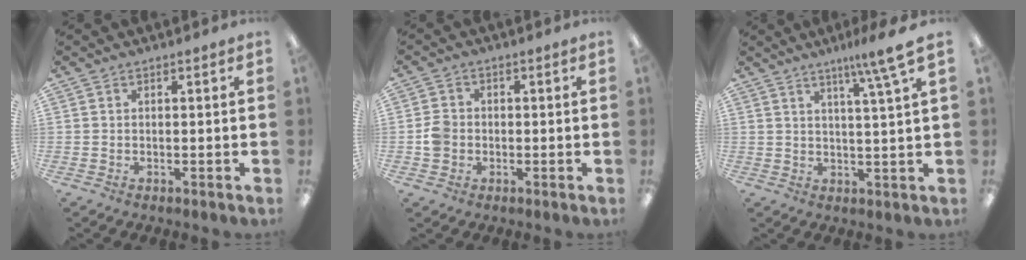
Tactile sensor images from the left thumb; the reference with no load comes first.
{"total": 4.6, "force": [-0.7, 4.2, 1.8], "torque": [-0.025, 0.008, -0.013]}
{"total": 7.9, "force": [5.4, -0.7, 5.8], "torque": [-0.095, -0.032, 0.083]}